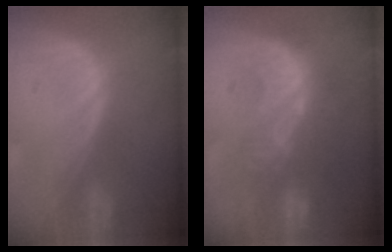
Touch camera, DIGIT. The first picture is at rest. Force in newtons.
{"total": 9.2, "press": 8.4, "slide": 3.6}